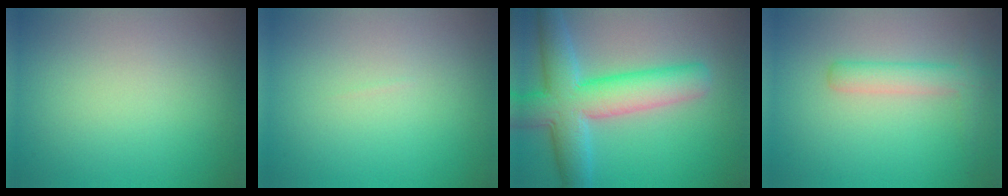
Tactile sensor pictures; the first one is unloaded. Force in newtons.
{"total": 0.0}
{"total": 8.4, "press": 8.4, "slide": 0.3}
{"total": 2.7, "press": 2.7, "slide": 0.1}